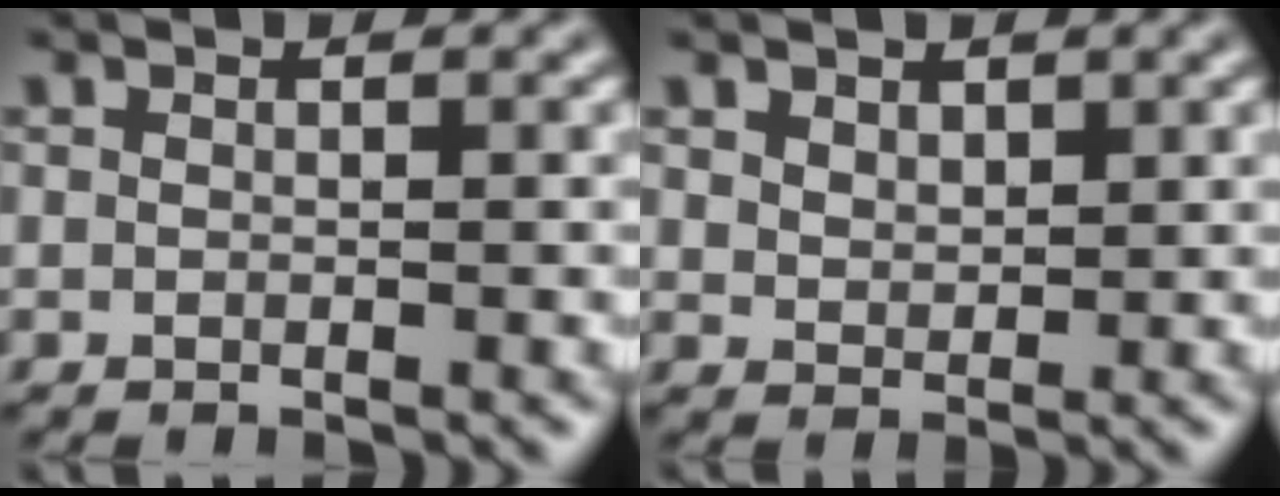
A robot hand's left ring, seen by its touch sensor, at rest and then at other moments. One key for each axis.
{"total": 1.7, "fx": 1.2, "fy": 1.1, "fz": 0.6, "tx": -0.016, "ty": -0.004, "tz": 0.022}